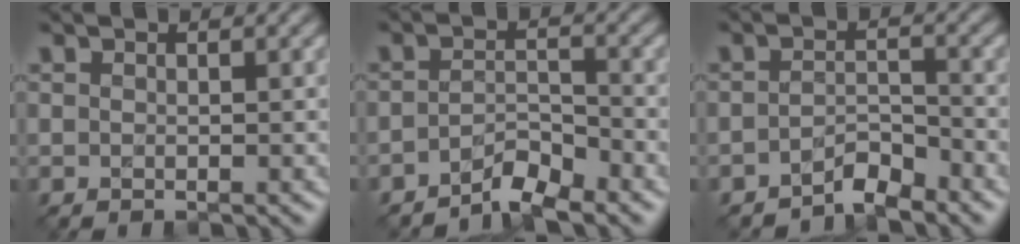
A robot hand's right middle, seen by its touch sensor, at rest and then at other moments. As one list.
[{"total": 3.0, "force": [-2.5, 0.6, 1.5], "torque": [-0.024, 0.008, -0.050]}, {"total": 2.5, "force": [-2.2, 0.6, 1.0], "torque": [-0.015, 0.010, -0.042]}]